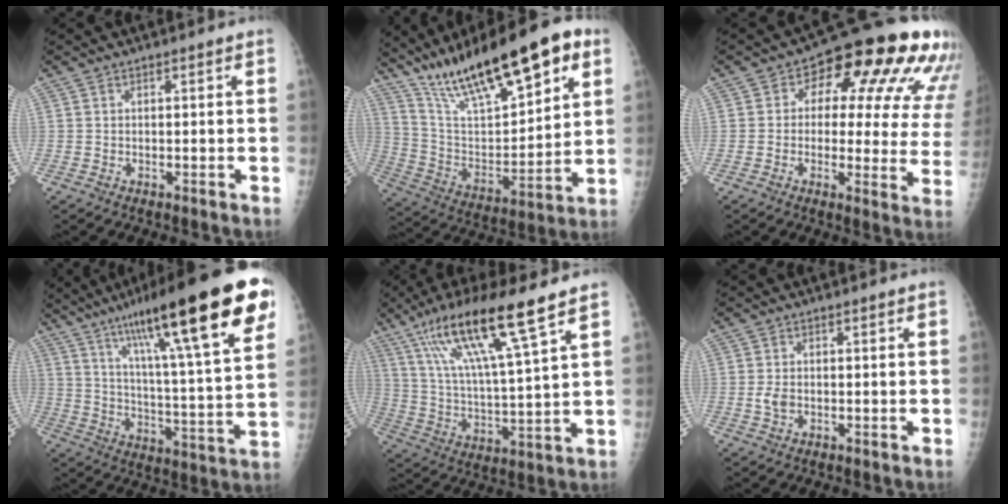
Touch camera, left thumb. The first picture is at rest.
{"total": 26.4, "force": [16.0, 8.4, 19.2], "torque": [-0.291, -0.032, 0.280]}
{"total": 20.4, "force": [7.8, 9.8, 16.2], "torque": [-0.162, 0.004, 0.090]}
{"total": 29.8, "force": [16.5, 5.0, 24.3], "torque": [-0.367, -0.028, 0.260]}
{"total": 17.8, "force": [10.8, 1.6, 14.1], "torque": [-0.259, -0.036, 0.199]}
{"total": 2.1, "force": [-0.5, 1.4, 1.5], "torque": [-0.026, 0.001, -0.009]}